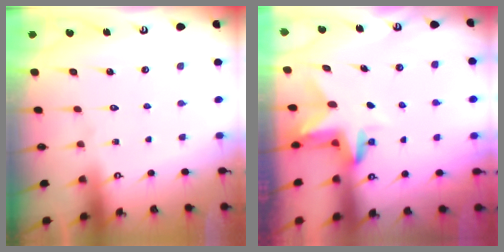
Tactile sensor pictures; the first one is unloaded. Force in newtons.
{"total": 3.1, "press": 3.1, "slide": 0.2}